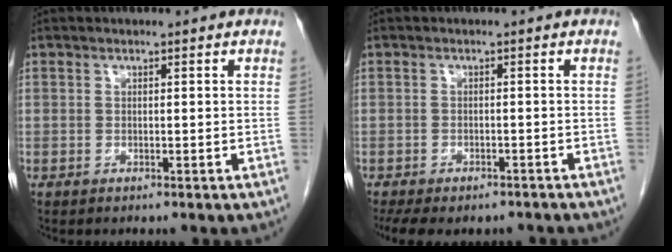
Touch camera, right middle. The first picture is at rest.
{"total": 10.2, "force": [-8.2, 4.1, 4.4], "torque": [-0.088, -0.007, -0.106]}